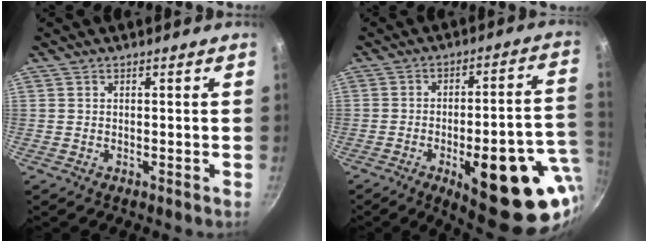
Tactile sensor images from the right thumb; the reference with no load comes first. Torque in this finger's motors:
{"motor_torque": [2.81, 2.20, 1.57, -0.96, 0.46]}